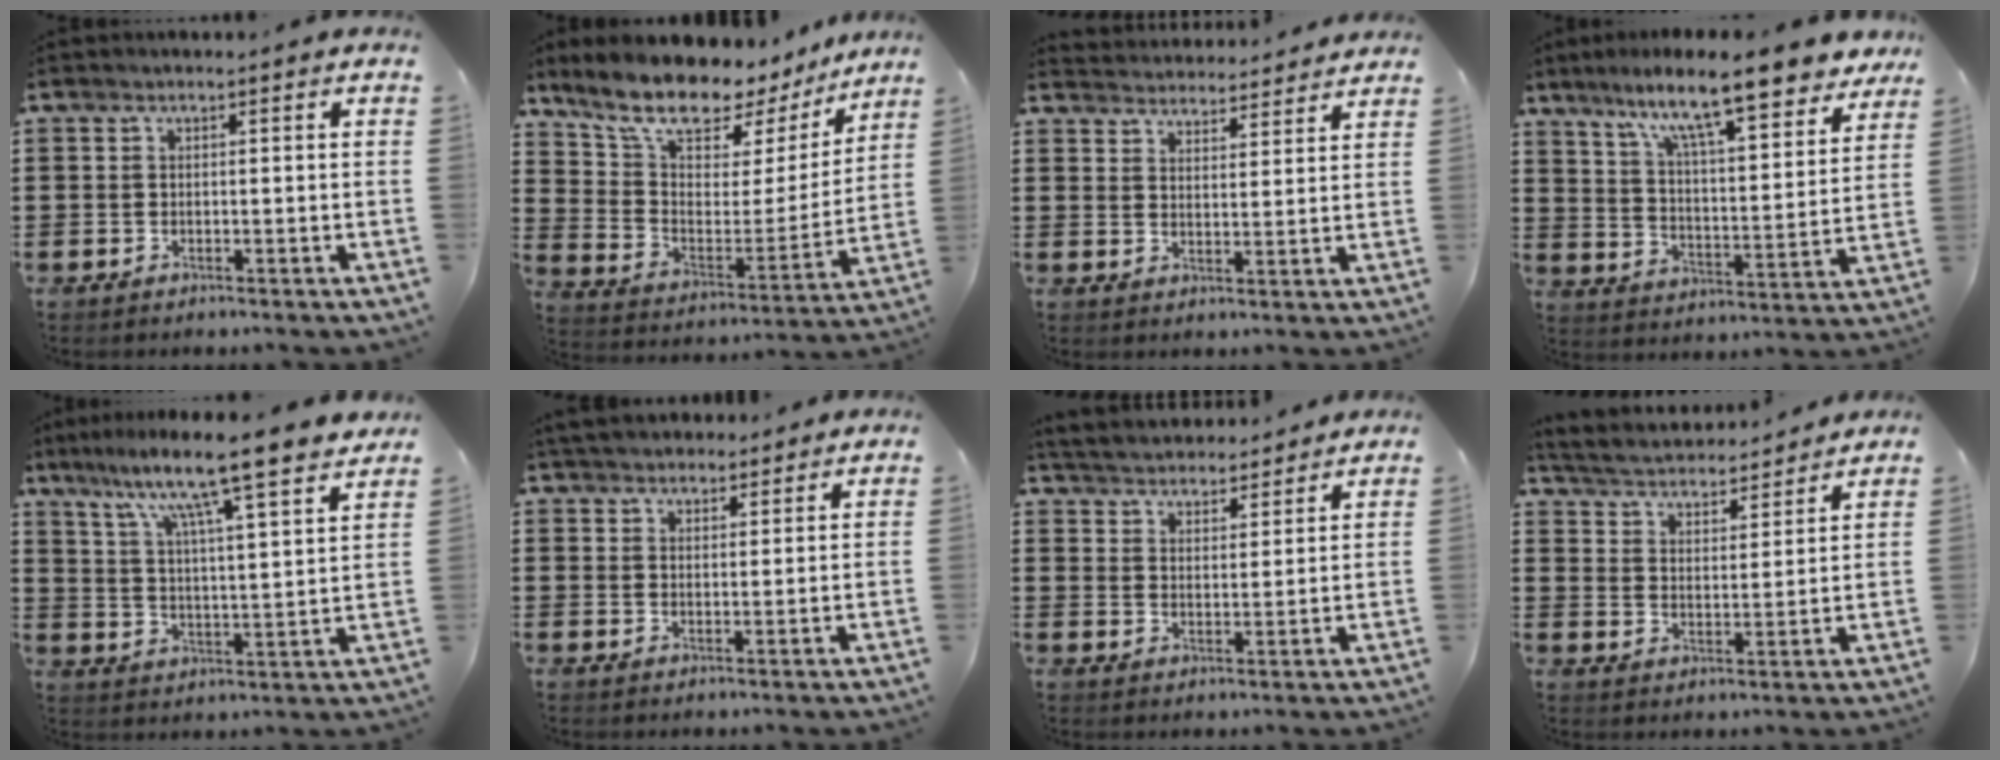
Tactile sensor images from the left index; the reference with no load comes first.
{"total": 10.8, "force": [9.4, 3.2, 4.2], "torque": [-0.106, -0.073, 0.160]}
{"total": 3.8, "force": [3.7, 0.0, -0.5], "torque": [-0.005, -0.022, 0.066]}
{"total": 12.3, "force": [10.0, 1.1, 7.1], "torque": [-0.152, -0.053, 0.167]}
{"total": 10.2, "force": [8.5, -0.7, 5.5], "torque": [-0.121, -0.065, 0.134]}
{"total": 3.6, "force": [3.4, 1.0, 0.2], "torque": [-0.016, -0.002, 0.066]}
{"total": 4.1, "force": [4.1, 0.5, -0.1], "torque": [-0.017, -0.021, 0.072]}
{"total": 3.8, "force": [3.7, 0.3, 0.3], "torque": [-0.028, -0.026, 0.058]}